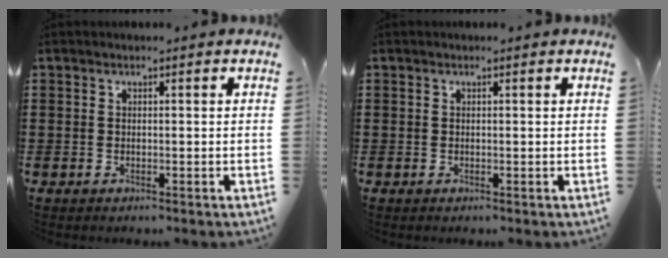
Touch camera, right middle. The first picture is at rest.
{"total": 0.0}